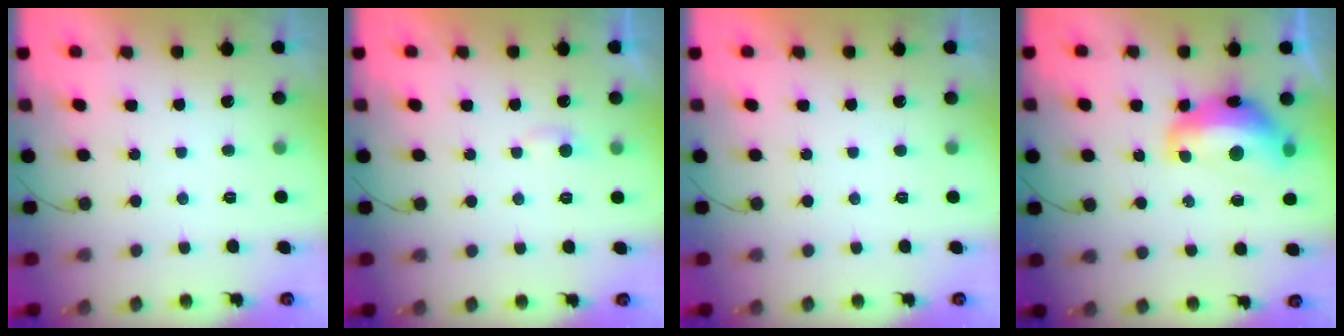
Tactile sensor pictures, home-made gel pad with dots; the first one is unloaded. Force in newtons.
{"total": 3.8, "press": 3.7, "slide": 0.4}
{"total": 0.0}
{"total": 13.7, "press": 13.7, "slide": 1.0}